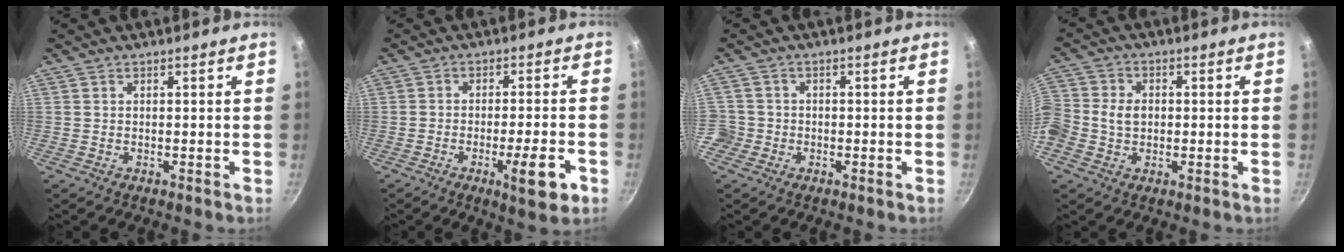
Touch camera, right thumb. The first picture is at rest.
{"total": 7.1, "force": [-2.9, 1.8, 6.2], "torque": [-0.074, 0.013, -0.036]}
{"total": 3.7, "force": [-1.4, 3.4, 0.6], "torque": [-0.002, 0.020, -0.026]}
{"total": 11.4, "force": [-1.0, 9.7, 6.0], "torque": [-0.142, 0.040, -0.031]}